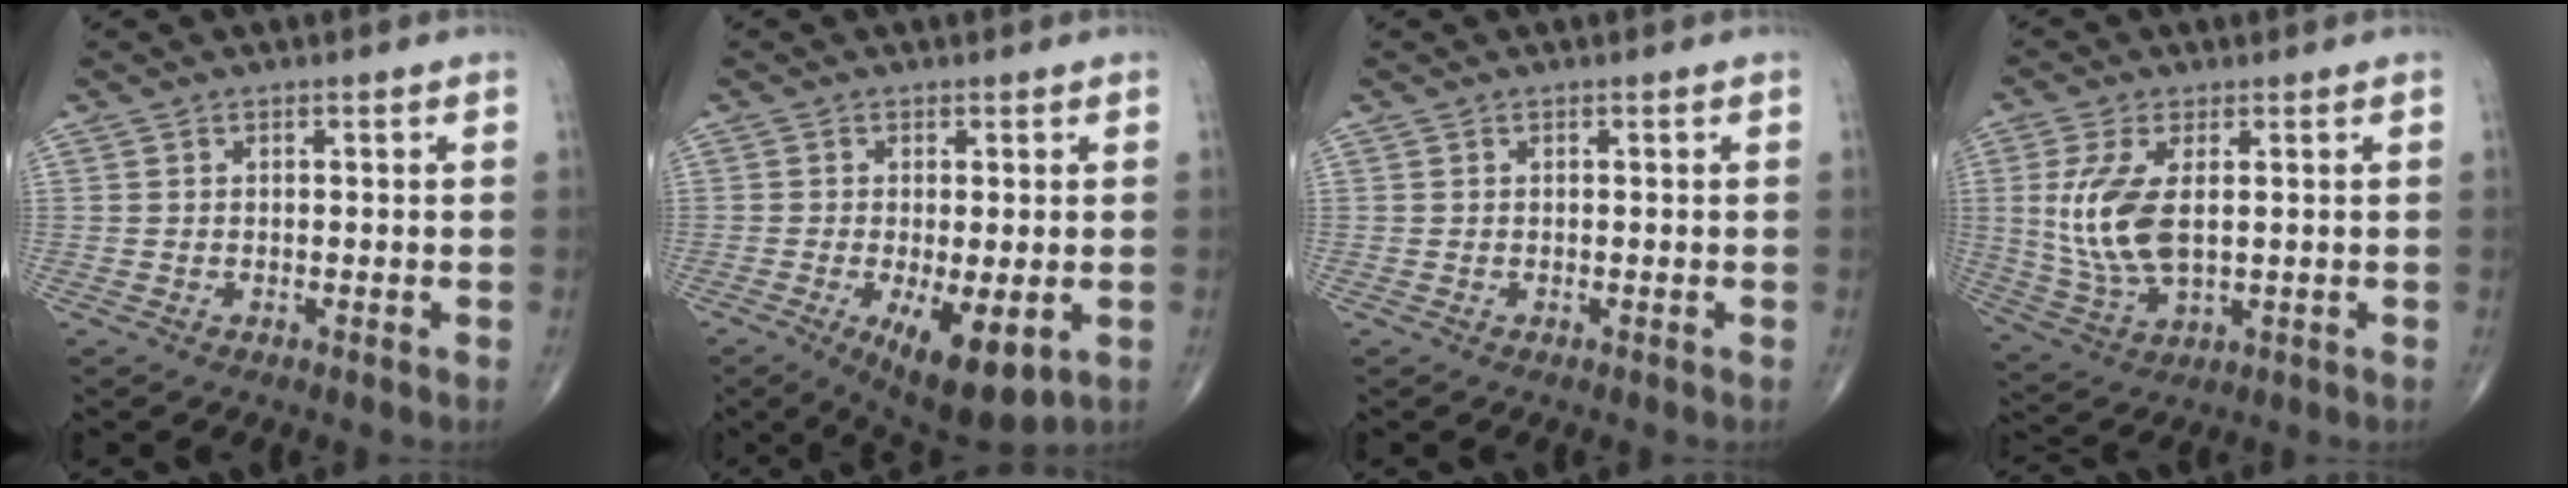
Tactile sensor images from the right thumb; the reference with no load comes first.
{"total": 10.7, "force": [-3.4, 3.9, 9.3], "torque": [-0.146, -0.020, -0.044]}
{"total": 0.0}
{"total": 11.4, "force": [1.5, 5.4, 9.9], "torque": [-0.219, -0.011, 0.040]}